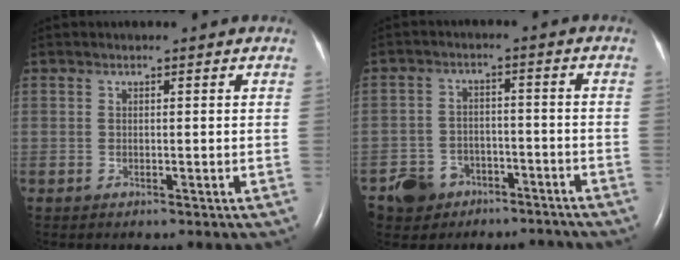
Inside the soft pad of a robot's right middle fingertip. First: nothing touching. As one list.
[{"total": 8.2, "force": [-5.8, 5.8, 1.1], "torque": [-0.028, 0.013, -0.087]}]